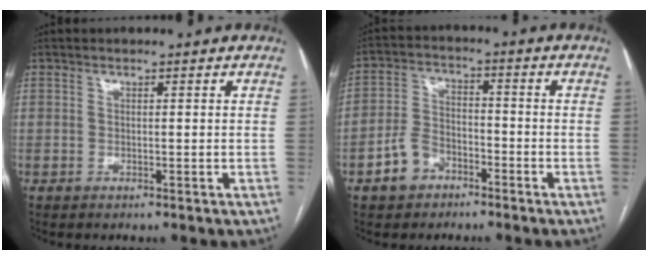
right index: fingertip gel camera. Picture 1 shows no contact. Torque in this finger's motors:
{"motor_torque": [-0.08, -0.40, -0.08, -0.04]}